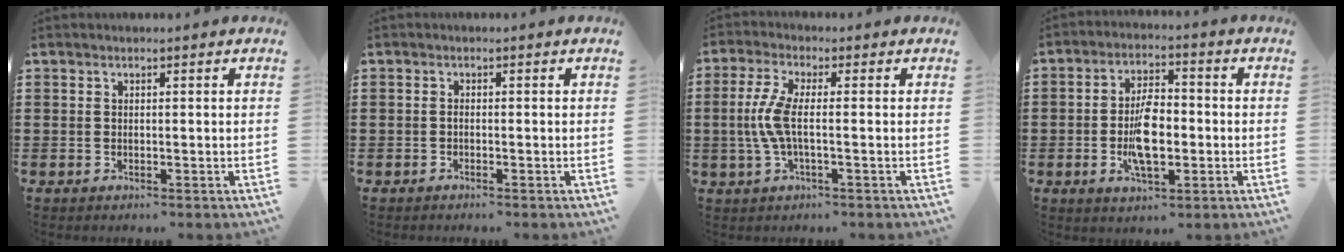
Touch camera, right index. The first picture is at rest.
{"total": 0.8, "force": [-0.6, -0.1, 0.4], "torque": [-0.010, -0.006, -0.012]}
{"total": 5.7, "force": [-0.6, 1.3, 5.5], "torque": [-0.136, -0.012, -0.025]}
{"total": 7.9, "force": [-1.4, 3.6, 6.9], "torque": [-0.130, 0.000, -0.028]}